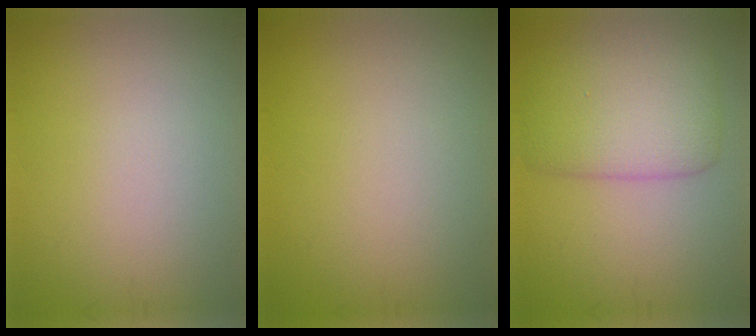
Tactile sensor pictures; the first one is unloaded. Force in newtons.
{"total": 0.0}
{"total": 5.7, "press": 5.7, "slide": 0.2}